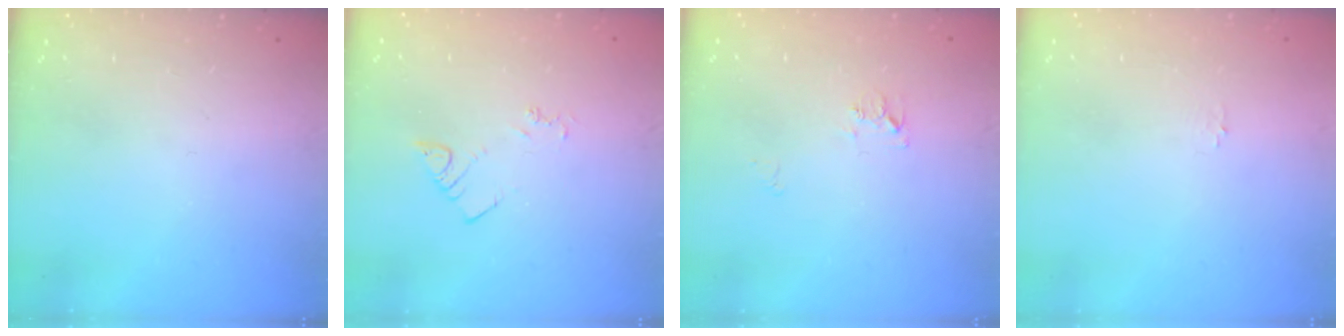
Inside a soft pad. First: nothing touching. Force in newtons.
{"total": 3.2, "press": 3.2, "slide": 0.5}
{"total": 7.0, "press": 7.0, "slide": 0.5}
{"total": 0.8, "press": 0.8, "slide": 0.2}